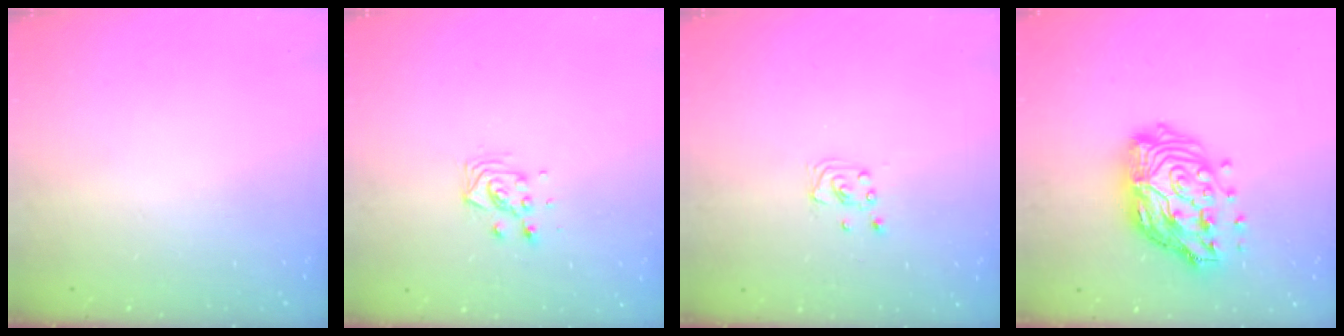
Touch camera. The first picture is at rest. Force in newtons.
{"total": 6.1, "press": 6.1, "slide": 0.5}
{"total": 2.1, "press": 2.1, "slide": 0.2}
{"total": 19.1, "press": 19.0, "slide": 1.5}